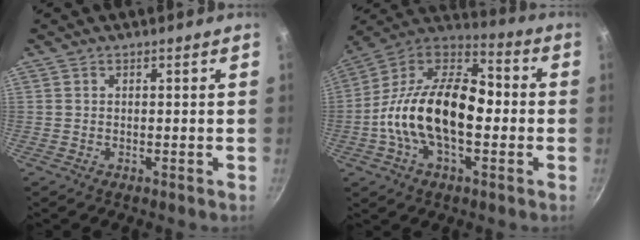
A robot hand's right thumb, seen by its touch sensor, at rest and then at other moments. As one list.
[{"total": 22.4, "force": [-2.5, 12.6, 18.3], "torque": [-0.301, 0.049, -0.066]}]